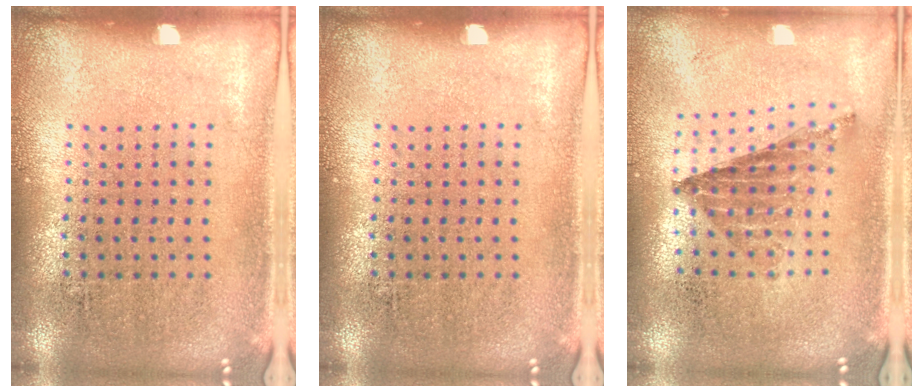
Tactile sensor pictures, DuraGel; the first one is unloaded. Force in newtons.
{"total": 0.0}
{"total": 0.8, "press": 0.8, "slide": 0.1}